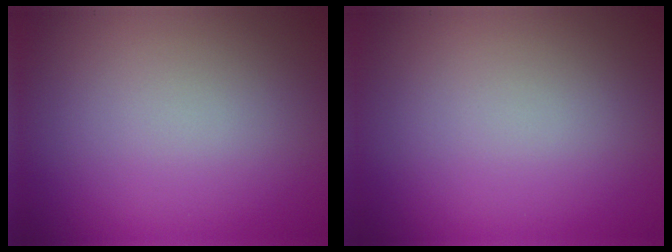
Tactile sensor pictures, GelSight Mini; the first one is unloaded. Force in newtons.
{"total": 0.0}